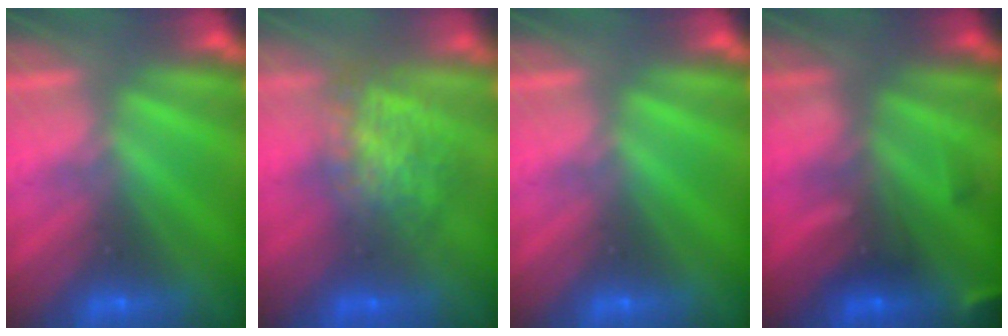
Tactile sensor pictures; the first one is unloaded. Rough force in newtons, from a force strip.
{"total": 7.1}
{"total": 0.0}
{"total": 9.4}